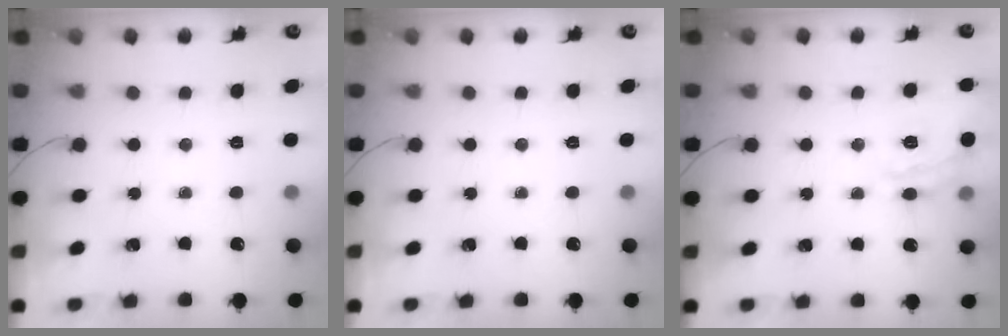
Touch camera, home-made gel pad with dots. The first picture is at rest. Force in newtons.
{"total": 0.0}
{"total": 13.3, "press": 13.3, "slide": 1.0}